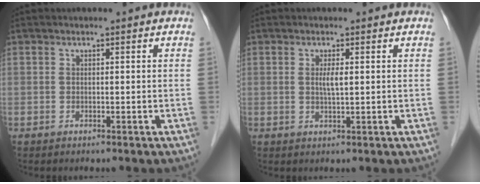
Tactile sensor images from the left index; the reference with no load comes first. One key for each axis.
{"total": 1.8, "fx": -0.7, "fy": 0.1, "fz": 1.6, "tx": -0.033, "ty": -0.007, "tz": -0.013}